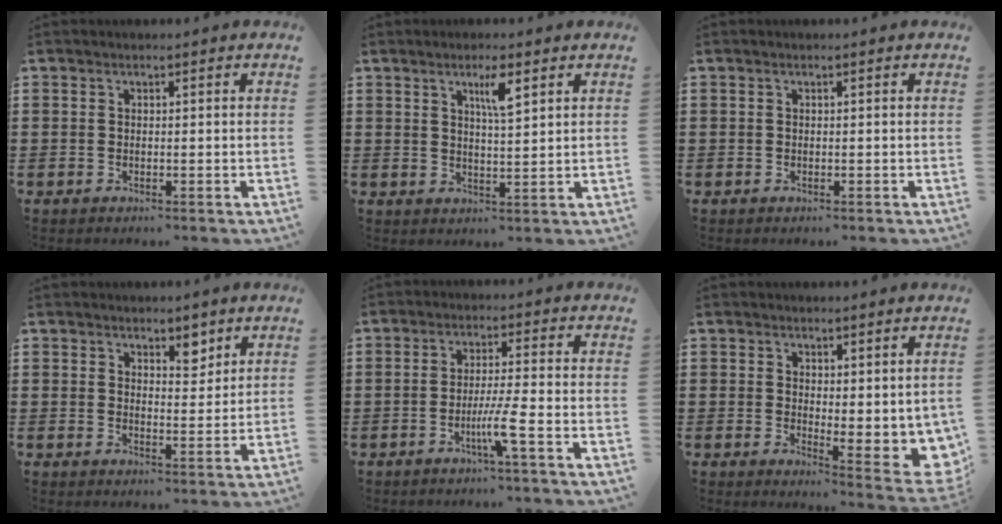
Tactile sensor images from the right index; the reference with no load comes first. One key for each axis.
{"total": 4.0, "fx": 2.2, "fy": 0.6, "fz": 3.3, "tx": -0.063, "ty": 0.002, "tz": 0.034}
{"total": 0.0}
{"total": 3.9, "fx": 3.1, "fy": 1.8, "fz": 1.5, "tx": -0.021, "ty": -0.001, "tz": 0.053}
{"total": 4.9, "fx": -2.0, "fy": -0.7, "fz": 4.4, "tx": -0.081, "ty": -0.016, "tz": -0.039}
{"total": 2.6, "fx": 2.4, "fy": 0.9, "fz": 0.7, "tx": -0.021, "ty": -0.024, "tz": 0.042}